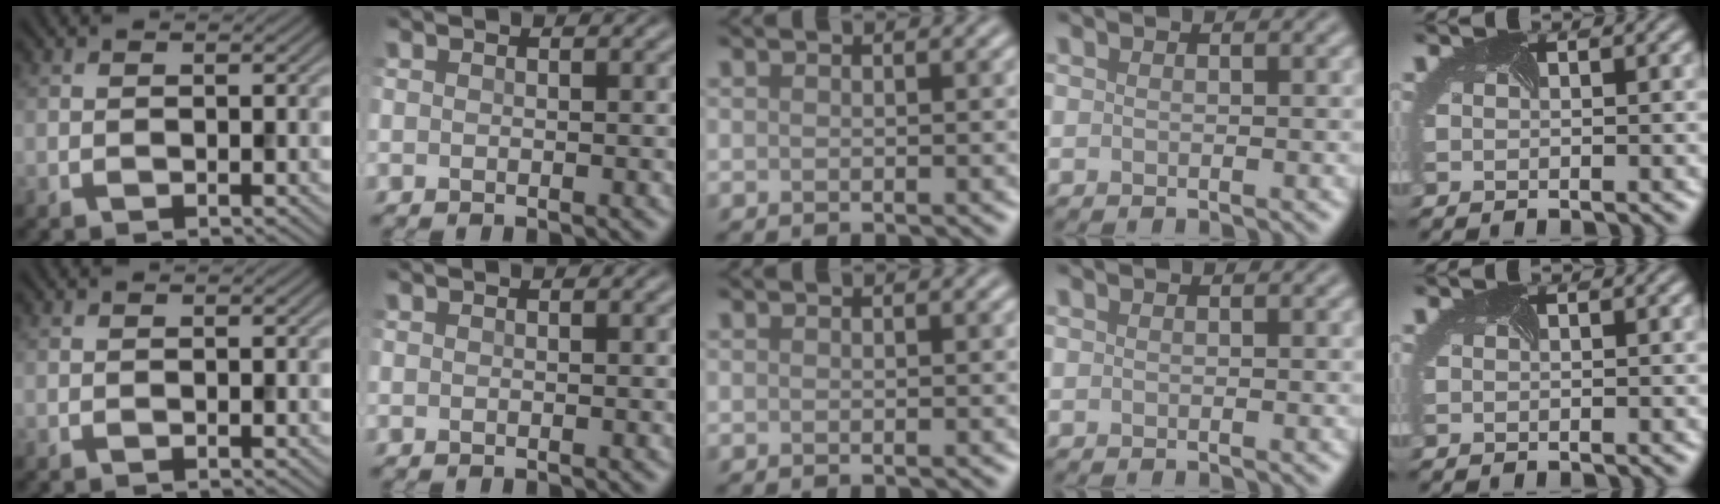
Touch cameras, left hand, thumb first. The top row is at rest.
{}